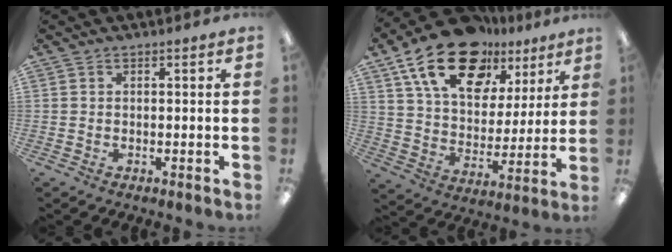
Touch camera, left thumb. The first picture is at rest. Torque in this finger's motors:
{"motor_torque": [0.36, 1.01, 1.94, -0.83, 0.19]}